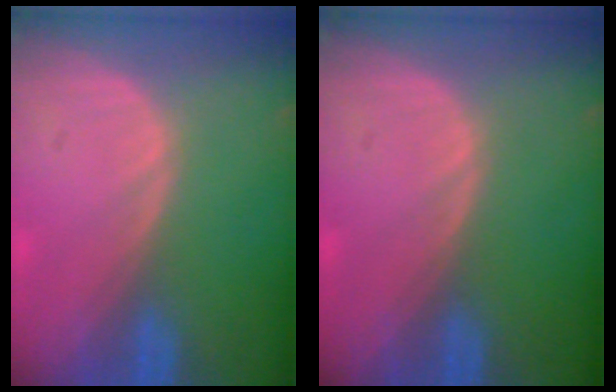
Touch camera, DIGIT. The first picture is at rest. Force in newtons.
{"total": 0.0}